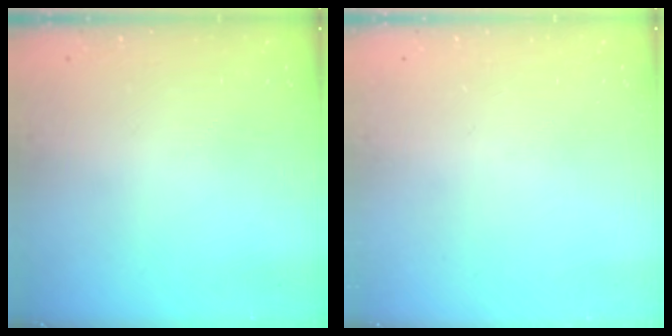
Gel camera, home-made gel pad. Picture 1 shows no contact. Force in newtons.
{"total": 0.0}